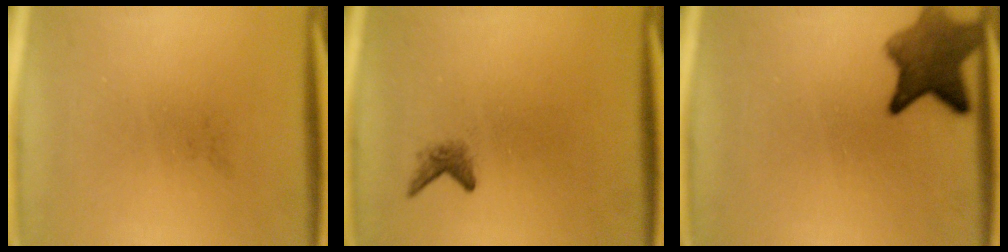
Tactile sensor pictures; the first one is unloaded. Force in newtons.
{"total": 1.4}
{"total": 7.5}